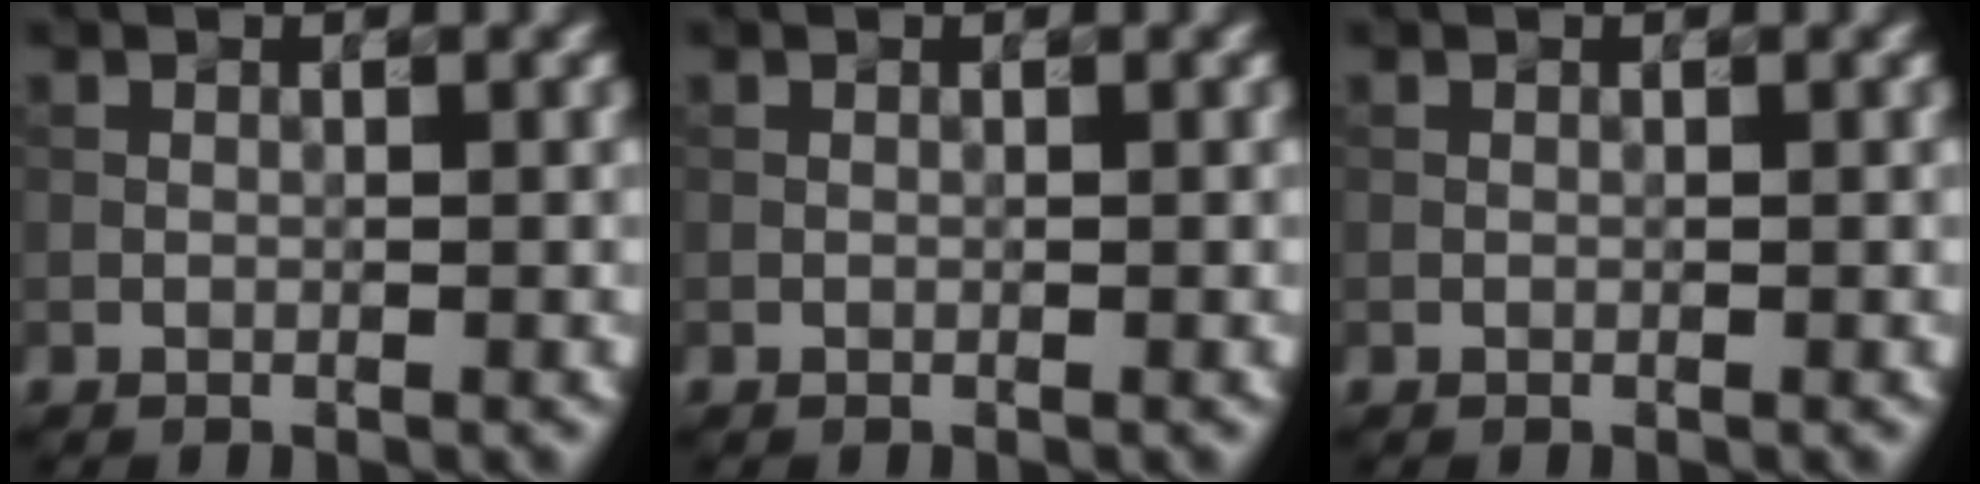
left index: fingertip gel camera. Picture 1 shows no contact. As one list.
[{"total": 0.0}, {"total": 0.0}]